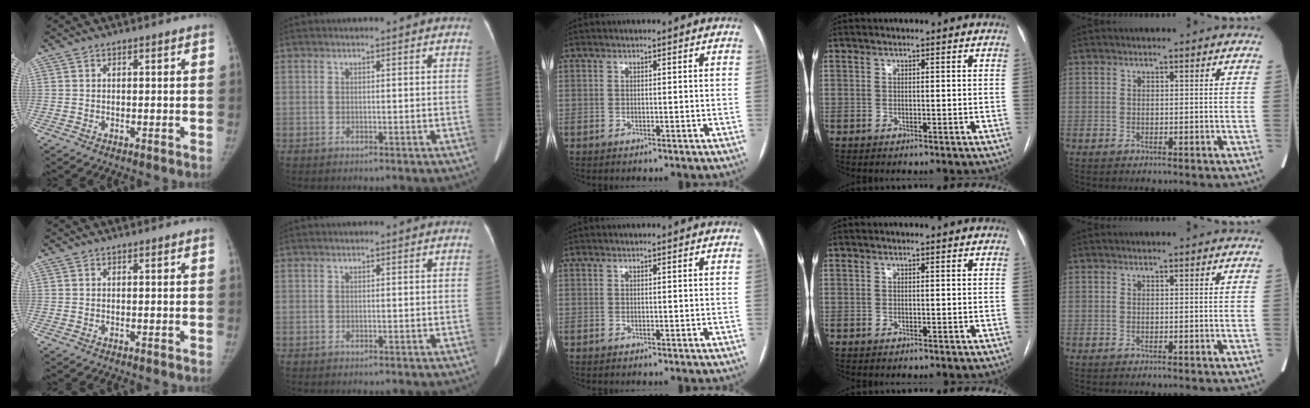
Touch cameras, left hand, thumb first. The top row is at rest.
{}